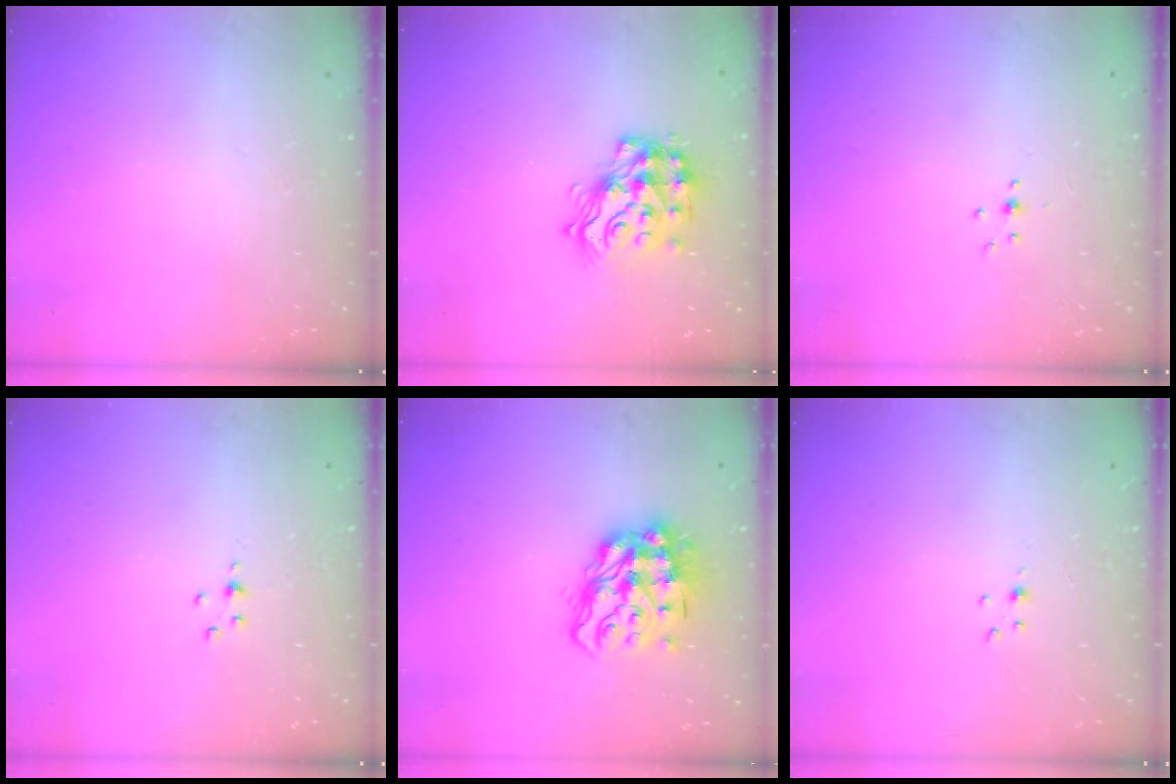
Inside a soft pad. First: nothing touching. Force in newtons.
{"total": 17.9, "press": 17.9, "slide": 1.0}
{"total": 2.5, "press": 2.3, "slide": 1.0}
{"total": 2.9, "press": 2.8, "slide": 0.4}
{"total": 15.1, "press": 15.0, "slide": 1.7}
{"total": 2.5, "press": 2.5, "slide": 0.3}